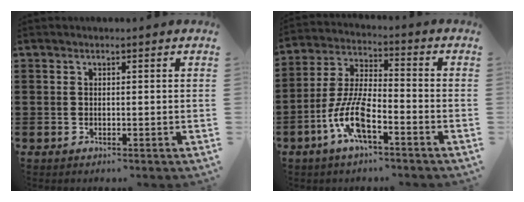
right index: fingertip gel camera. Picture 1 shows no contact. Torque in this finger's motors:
{"motor_torque": [2.14, 0.00, 0.35, 0.21]}